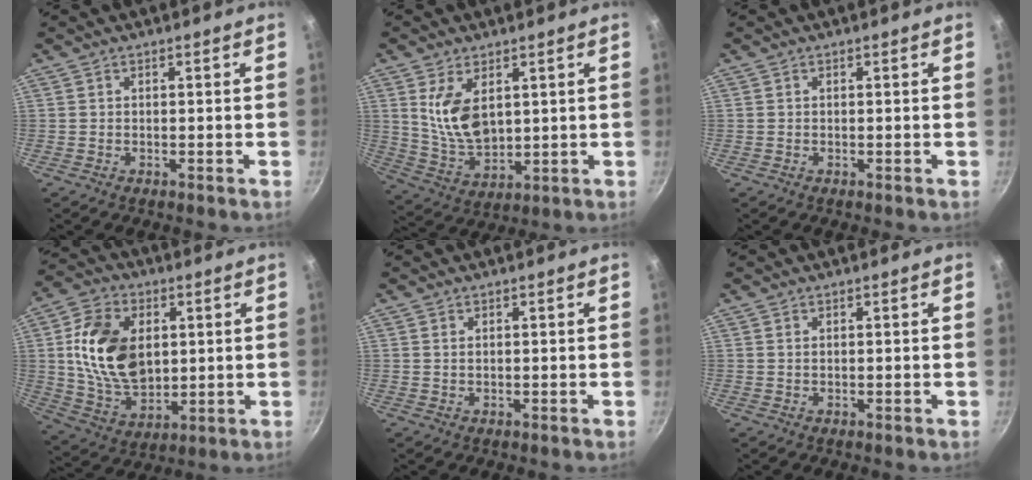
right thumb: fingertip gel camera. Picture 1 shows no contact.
{"total": 10.7, "force": [3.2, 6.1, 8.3], "torque": [-0.142, -0.032, 0.076]}
{"total": 0.0}
{"total": 17.6, "force": [2.7, 11.8, 12.8], "torque": [-0.213, -0.008, 0.057]}
{"total": 0.8, "force": [0.3, 0.4, 0.6], "torque": [-0.011, 0.000, 0.005]}
{"total": 0.5, "force": [0.2, 0.2, 0.4], "torque": [-0.008, 0.000, 0.004]}